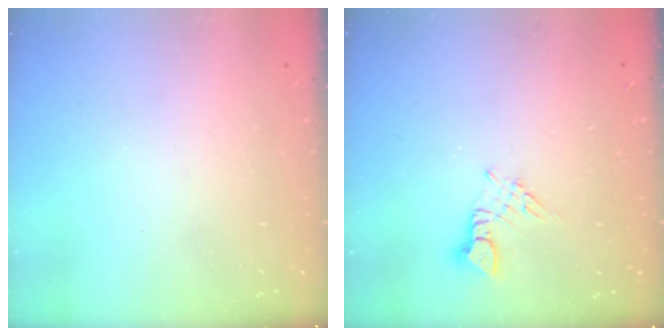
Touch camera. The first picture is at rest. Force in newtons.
{"total": 2.9, "press": 2.9, "slide": 0.3}